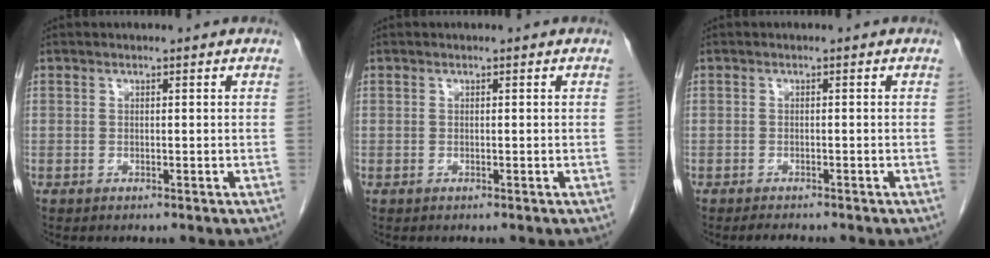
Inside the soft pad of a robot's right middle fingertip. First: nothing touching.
{"total": 0.0}
{"total": 1.7, "force": [-1.5, 0.4, 0.6], "torque": [-0.016, -0.005, -0.021]}